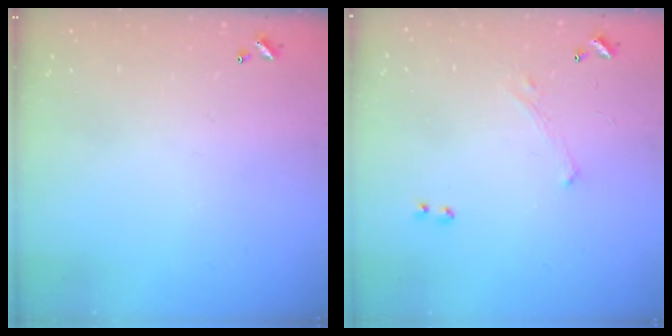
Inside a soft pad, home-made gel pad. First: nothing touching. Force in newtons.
{"total": 1.6, "press": 1.5, "slide": 0.6}